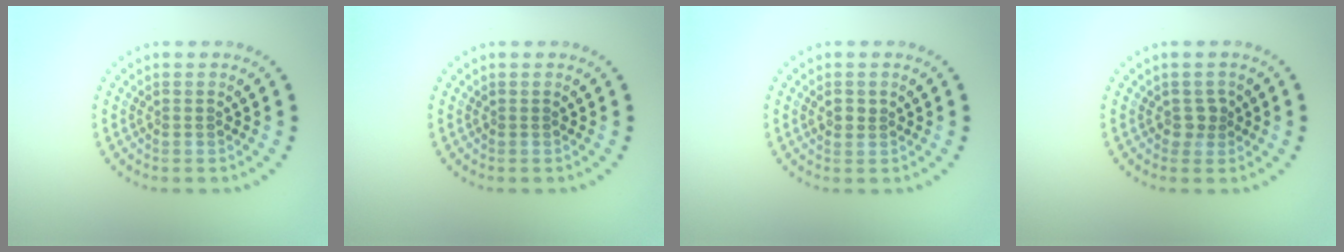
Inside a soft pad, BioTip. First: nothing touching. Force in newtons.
{"total": 0.0}
{"total": 0.8, "press": 0.8, "slide": 0.2}
{"total": 1.3, "press": 1.1, "slide": 0.7}